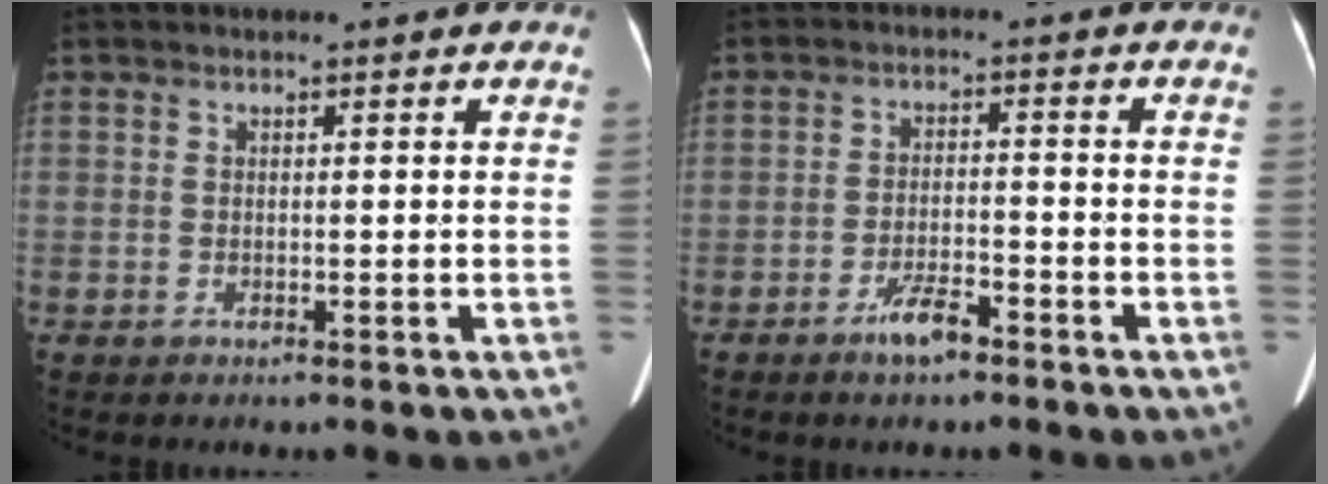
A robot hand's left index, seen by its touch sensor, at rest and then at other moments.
{"total": 4.1, "force": [-3.1, 0.9, 2.6], "torque": [-0.052, -0.005, -0.054]}